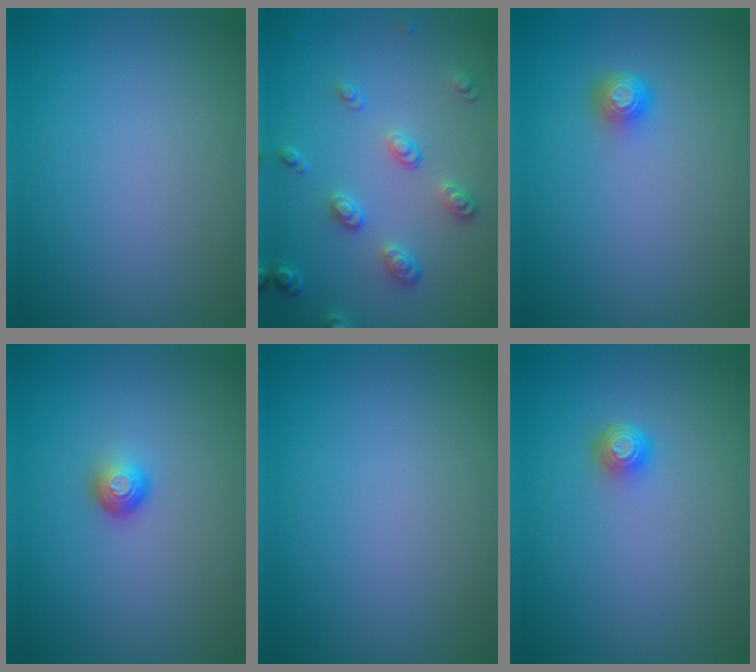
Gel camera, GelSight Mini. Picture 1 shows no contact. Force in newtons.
{"total": 3.6, "press": 2.9, "slide": 2.1}
{"total": 1.7, "press": 1.3, "slide": 1.2}
{"total": 1.5, "press": 1.0, "slide": 1.1}
{"total": 0.0}
{"total": 1.5, "press": 1.1, "slide": 1.1}